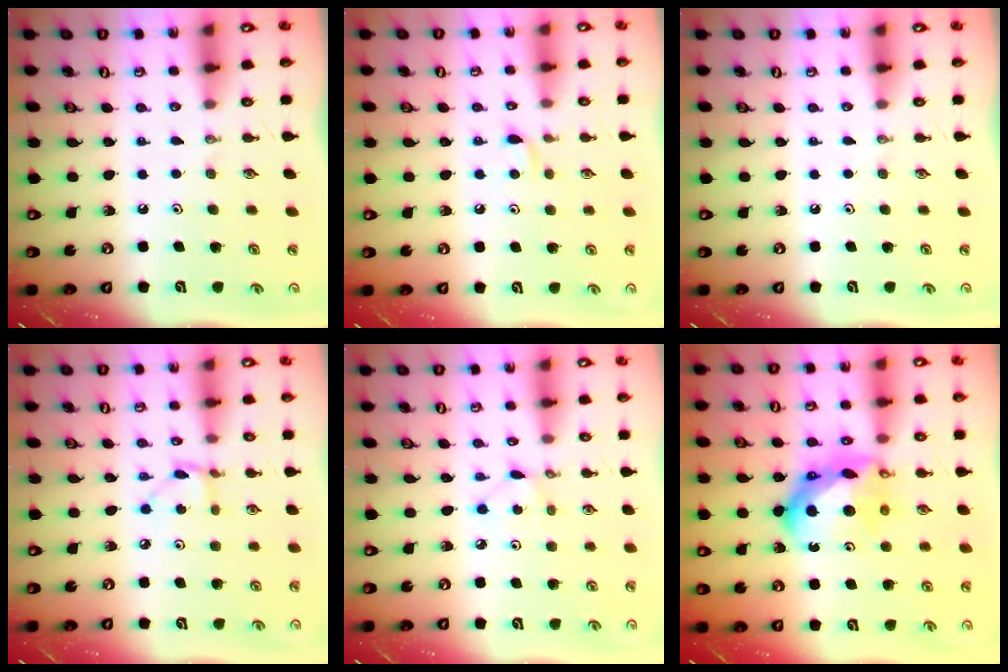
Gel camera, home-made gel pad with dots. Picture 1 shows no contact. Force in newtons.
{"total": 4.8, "press": 4.7, "slide": 0.6}
{"total": 0.0}
{"total": 3.4, "press": 3.4, "slide": 0.4}
{"total": 3.2, "press": 3.2, "slide": 0.2}
{"total": 15.7, "press": 15.7, "slide": 0.6}